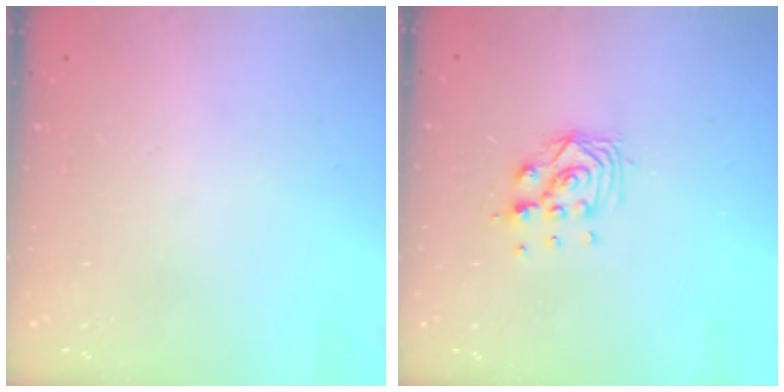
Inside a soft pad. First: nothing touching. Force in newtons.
{"total": 7.8, "press": 7.8, "slide": 0.6}